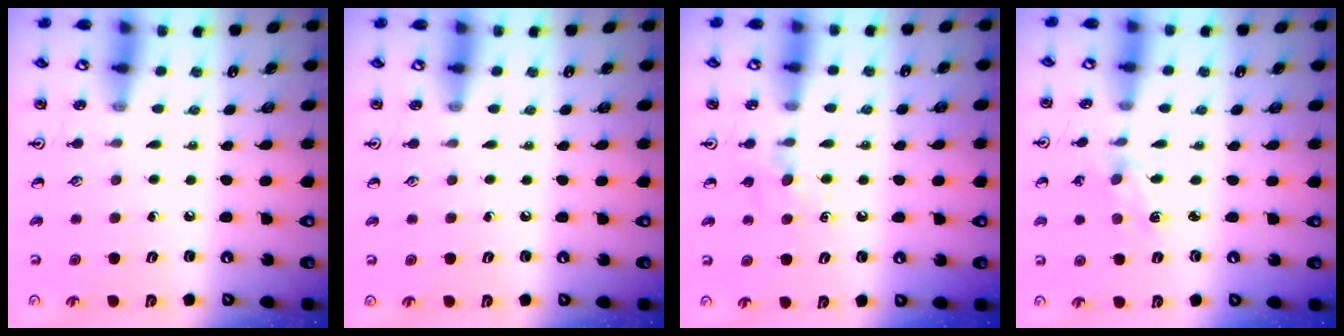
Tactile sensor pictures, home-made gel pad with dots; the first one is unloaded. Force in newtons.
{"total": 0.0}
{"total": 5.8, "press": 5.8, "slide": 0.7}
{"total": 2.3, "press": 2.3, "slide": 0.3}